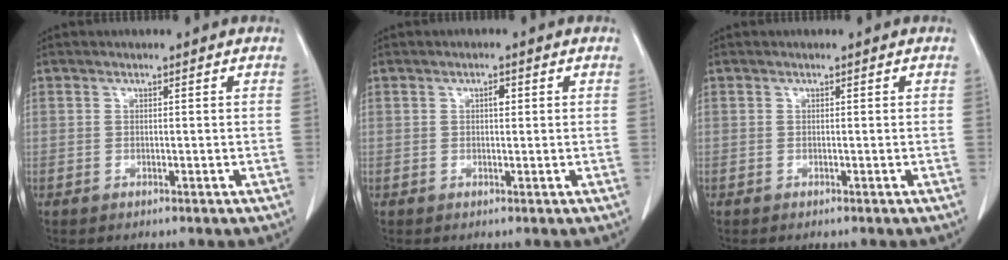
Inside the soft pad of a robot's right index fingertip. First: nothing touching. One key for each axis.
{"total": 1.3, "fx": 0.3, "fy": 0.6, "fz": 1.1, "tx": -0.017, "ty": 0.002, "tz": 0.004}
{"total": 0.0}